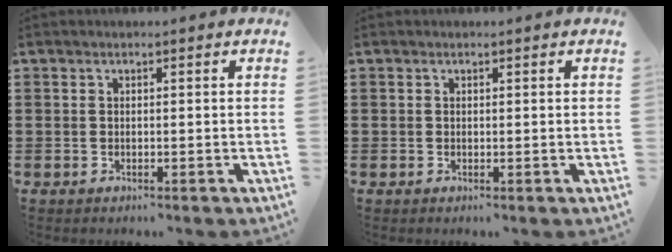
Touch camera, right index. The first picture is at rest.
{"total": 0.0}